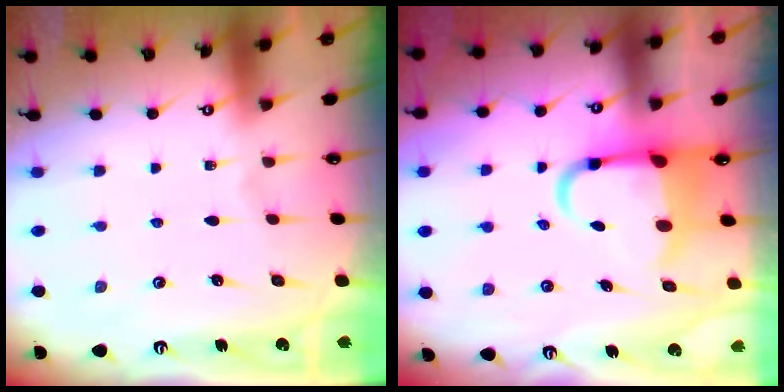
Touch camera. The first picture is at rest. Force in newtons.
{"total": 7.0, "press": 6.8, "slide": 1.5}